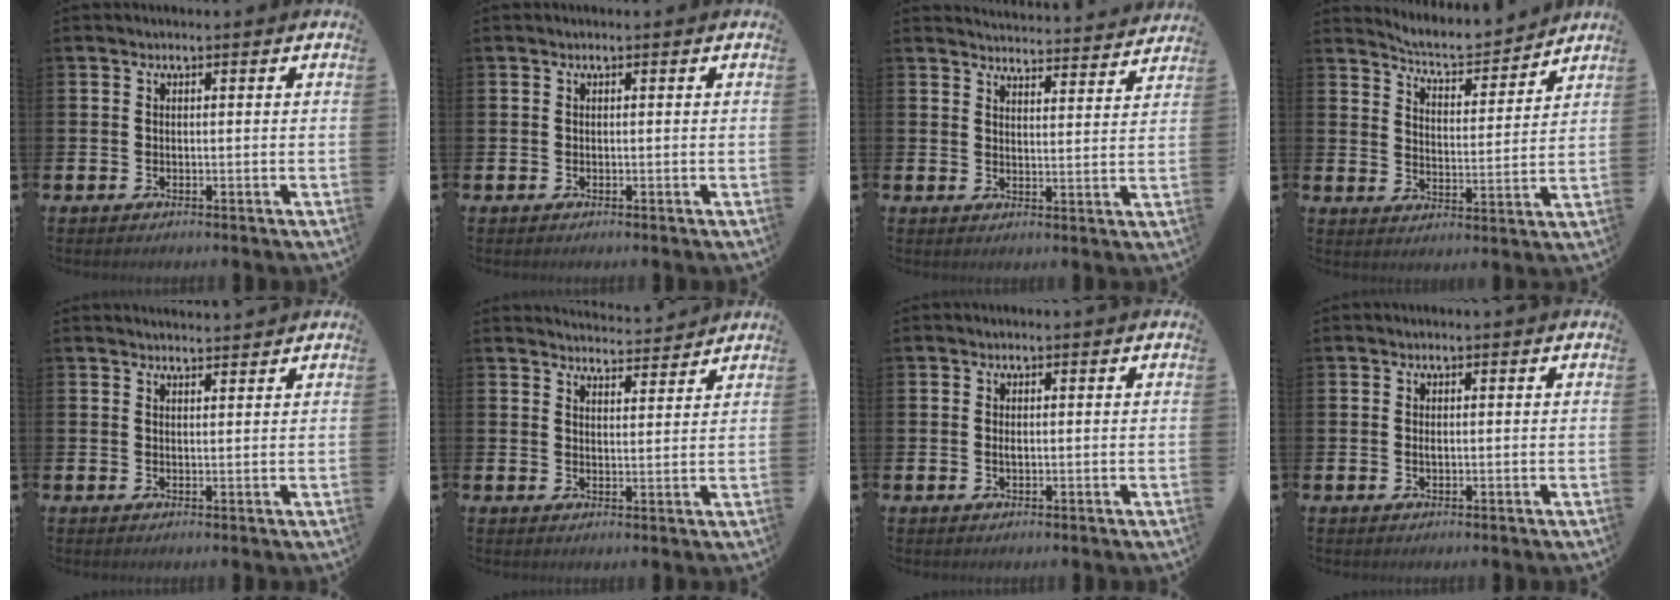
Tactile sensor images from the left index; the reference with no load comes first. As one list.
[{"total": 0.0}, {"total": 4.4, "force": [4.4, 0.1, 0.0], "torque": [-0.001, -0.040, 0.075]}, {"total": 5.8, "force": [5.7, 0.5, 0.9], "torque": [-0.039, -0.047, 0.096]}, {"total": 2.0, "force": [2.0, 0.1, 0.1], "torque": [0.007, -0.015, 0.034]}, {"total": 3.9, "force": [3.9, 0.2, 0.0], "torque": [-0.005, -0.029, 0.070]}, {"total": 0.7, "force": [0.1, 0.3, 0.6], "torque": [-0.010, 0.000, 0.000]}, {"total": 0.6, "force": [0.1, 0.2, 0.5], "torque": [-0.007, -0.001, 0.000]}]